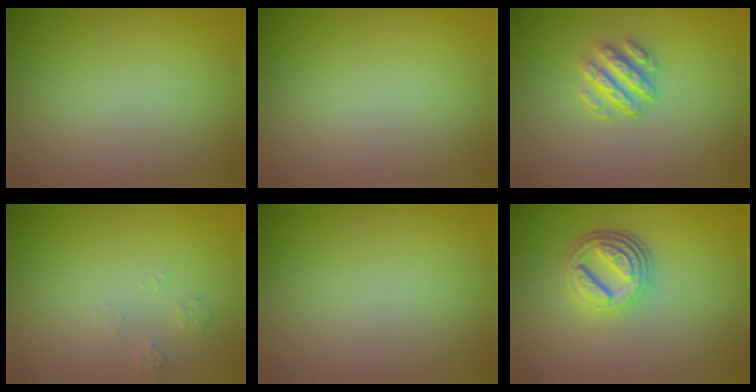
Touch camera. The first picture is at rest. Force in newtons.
{"total": 0.0}
{"total": 2.9, "press": 2.4, "slide": 1.6}
{"total": 1.1, "press": 1.1, "slide": 0.1}
{"total": 0.0}
{"total": 4.9, "press": 3.5, "slide": 3.4}